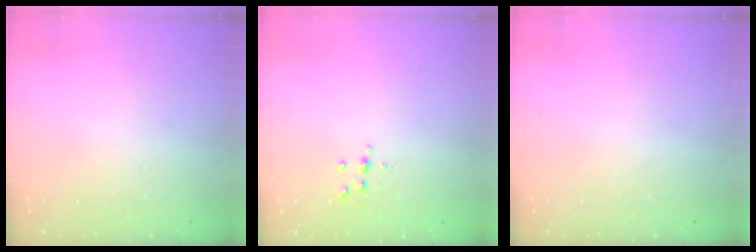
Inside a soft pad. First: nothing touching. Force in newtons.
{"total": 3.6, "press": 3.5, "slide": 0.9}
{"total": 0.0}